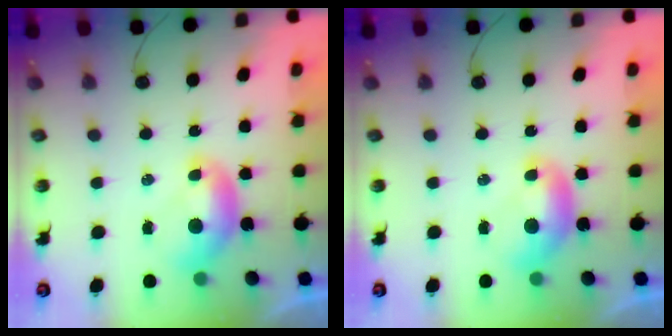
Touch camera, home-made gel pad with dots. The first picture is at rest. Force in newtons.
{"total": 0.0}